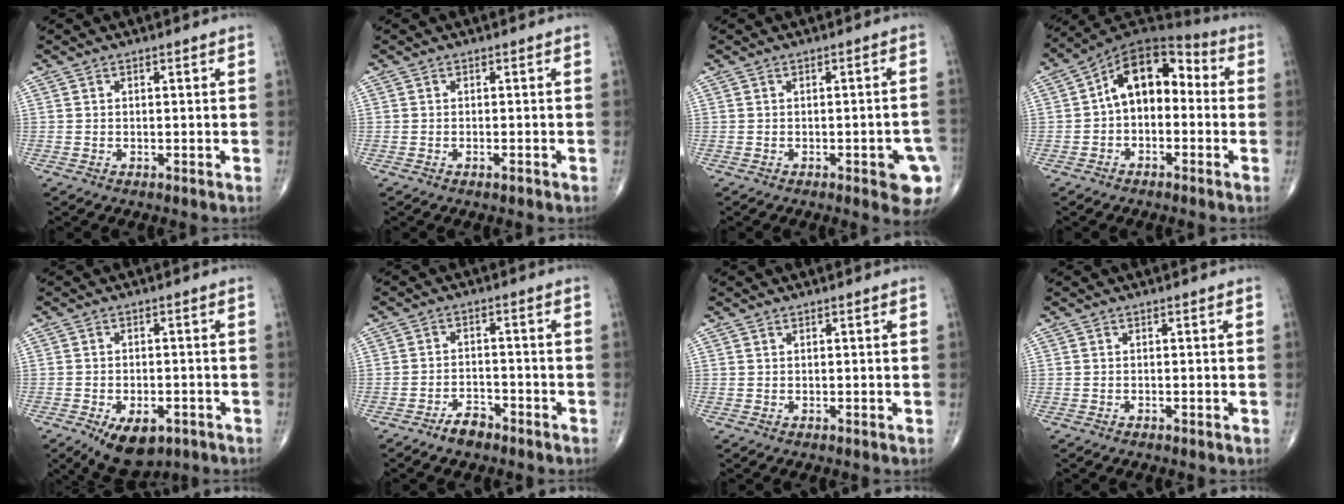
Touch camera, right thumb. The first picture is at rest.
{"total": 0.8, "force": [-0.5, 0.2, 0.6], "torque": [-0.013, -0.001, -0.009]}
{"total": 7.6, "force": [-2.9, 2.3, 6.7], "torque": [-0.064, 0.007, -0.033]}
{"total": 13.0, "force": [0.3, 8.3, 10.0], "torque": [-0.120, 0.047, -0.015]}
{"total": 9.4, "force": [-4.9, 5.2, 6.1], "torque": [-0.084, 0.007, -0.067]}
{"total": 3.9, "force": [-3.0, 1.8, 1.7], "torque": [-0.025, 0.018, -0.051]}
{"total": 0.0}
{"total": 0.0}